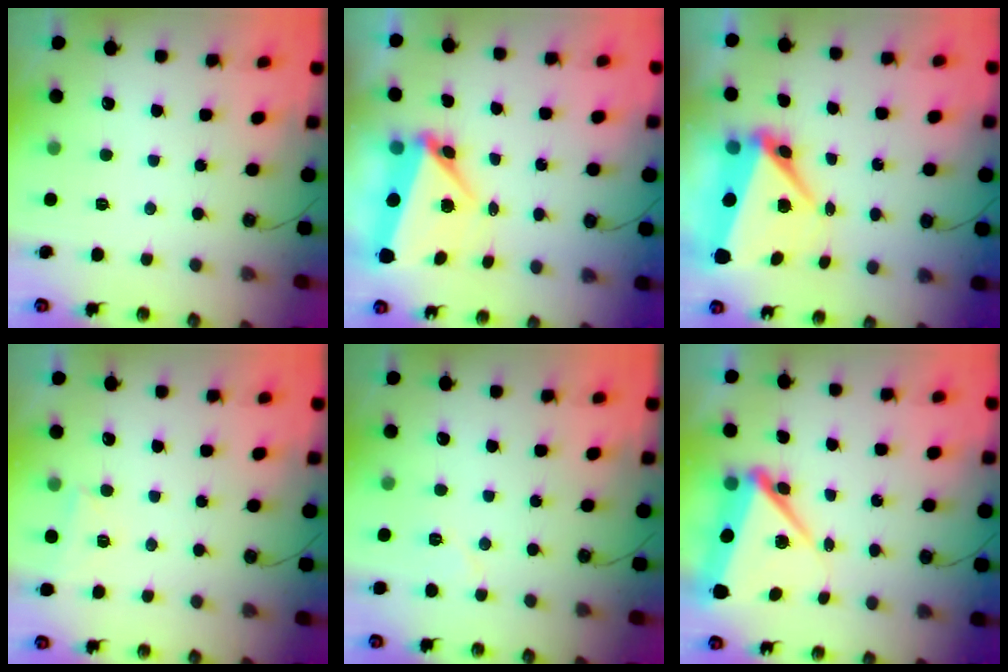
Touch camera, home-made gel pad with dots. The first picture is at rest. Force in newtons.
{"total": 6.2, "press": 5.9, "slide": 1.9}
{"total": 8.5, "press": 8.3, "slide": 1.8}
{"total": 2.8, "press": 2.7, "slide": 0.6}
{"total": 5.2, "press": 5.1, "slide": 0.9}
{"total": 10.0, "press": 9.9, "slide": 1.5}